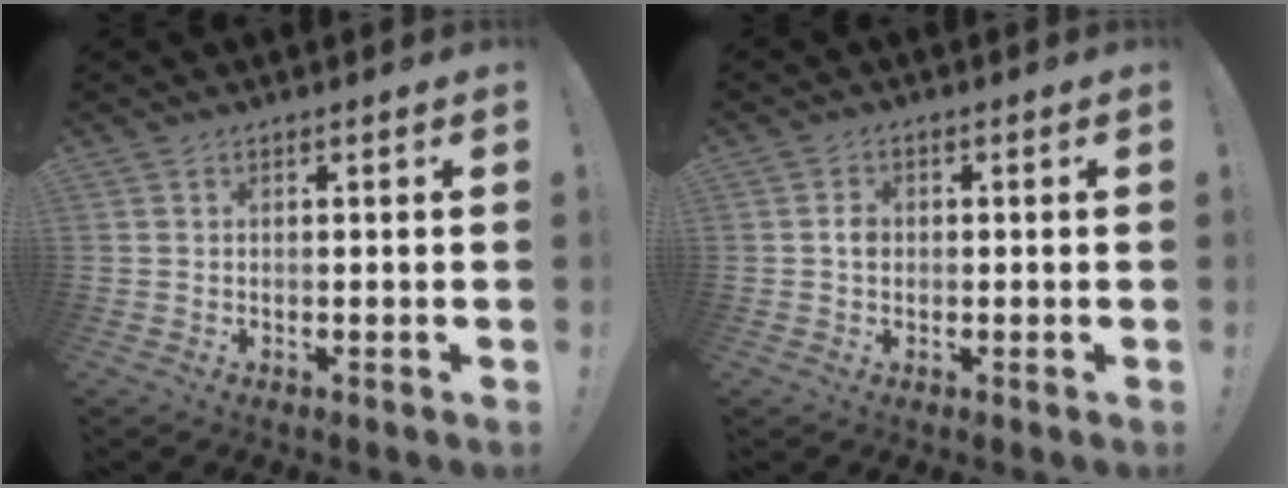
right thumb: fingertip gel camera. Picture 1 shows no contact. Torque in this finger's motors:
{"motor_torque": [0.16, 0.38, 0.37, -0.27, -0.02]}